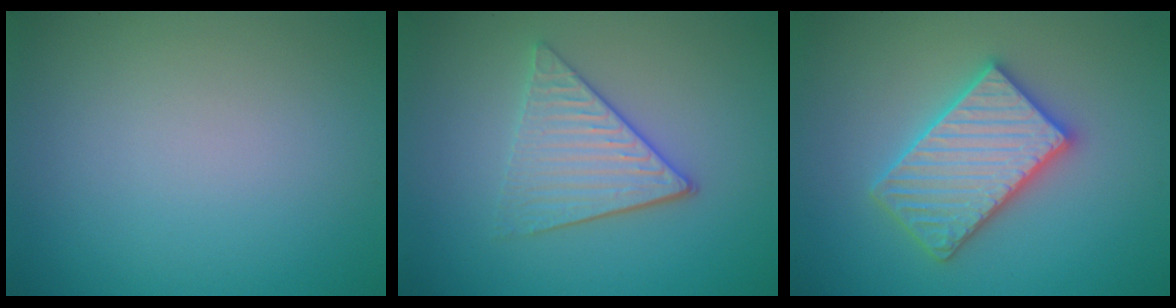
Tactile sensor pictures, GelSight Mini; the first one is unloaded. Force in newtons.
{"total": 3.9, "press": 3.3, "slide": 2.0}
{"total": 5.5, "press": 5.5, "slide": 0.9}